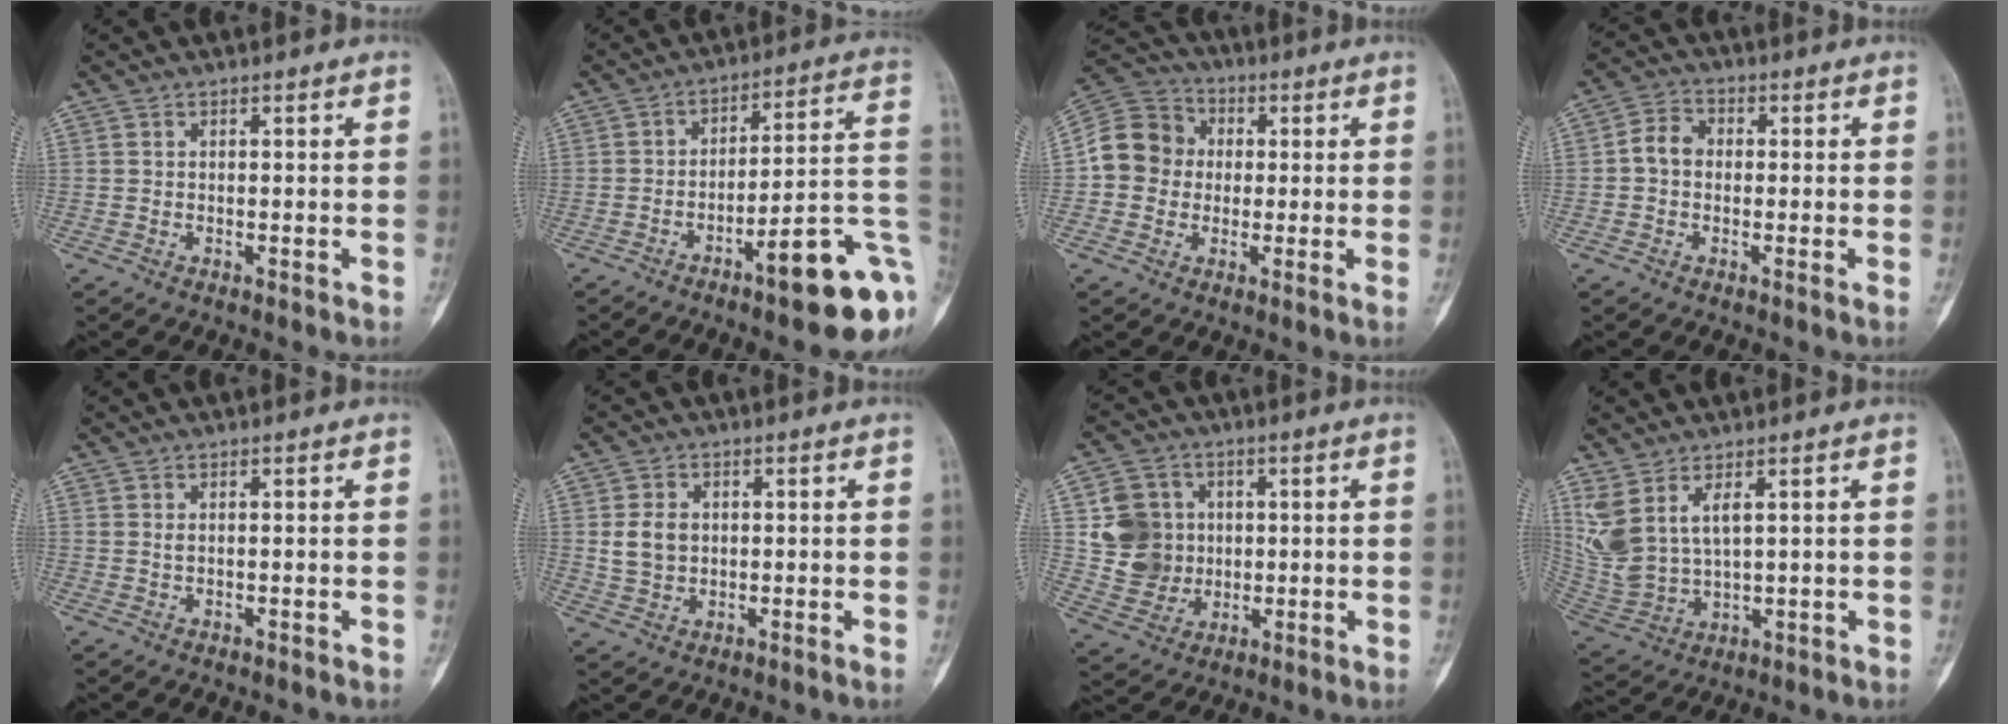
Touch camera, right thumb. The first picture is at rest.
{"total": 17.7, "force": [-6.8, 4.0, 15.8], "torque": [-0.159, 0.055, -0.087]}
{"total": 10.7, "force": [0.1, 9.6, 4.6], "torque": [-0.067, 0.026, -0.010]}
{"total": 4.5, "force": [-0.4, 3.3, 3.1], "torque": [-0.046, 0.011, -0.021]}
{"total": 0.5, "force": [0.2, 0.3, 0.4], "torque": [-0.003, 0.001, 0.006]}
{"total": 5.4, "force": [0.7, 4.1, 3.4], "torque": [-0.054, -0.001, 0.018]}
{"total": 11.0, "force": [1.4, 10.2, 3.9], "torque": [-0.036, 0.002, 0.035]}
{"total": 10.1, "force": [4.5, 5.1, 7.5], "torque": [-0.163, -0.016, 0.111]}